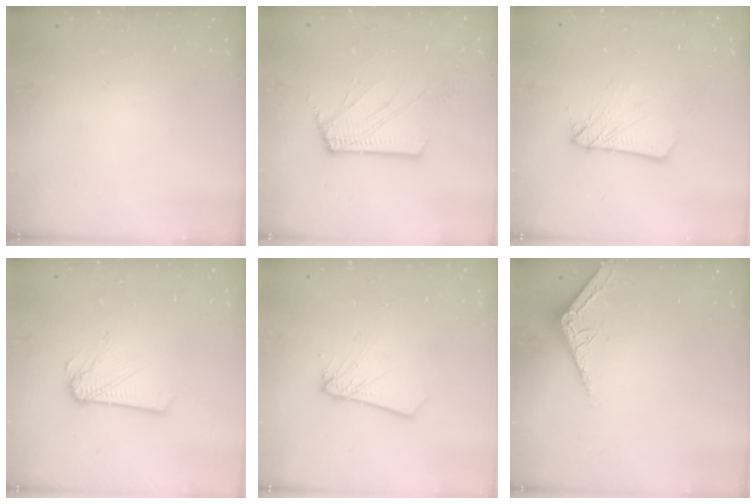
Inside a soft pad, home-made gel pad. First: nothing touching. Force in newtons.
{"total": 6.9, "press": 6.8, "slide": 0.8}
{"total": 4.1, "press": 4.1, "slide": 0.4}
{"total": 2.5, "press": 2.5, "slide": 0.1}
{"total": 2.5, "press": 2.5, "slide": 0.1}
{"total": 3.6, "press": 3.6, "slide": 0.4}